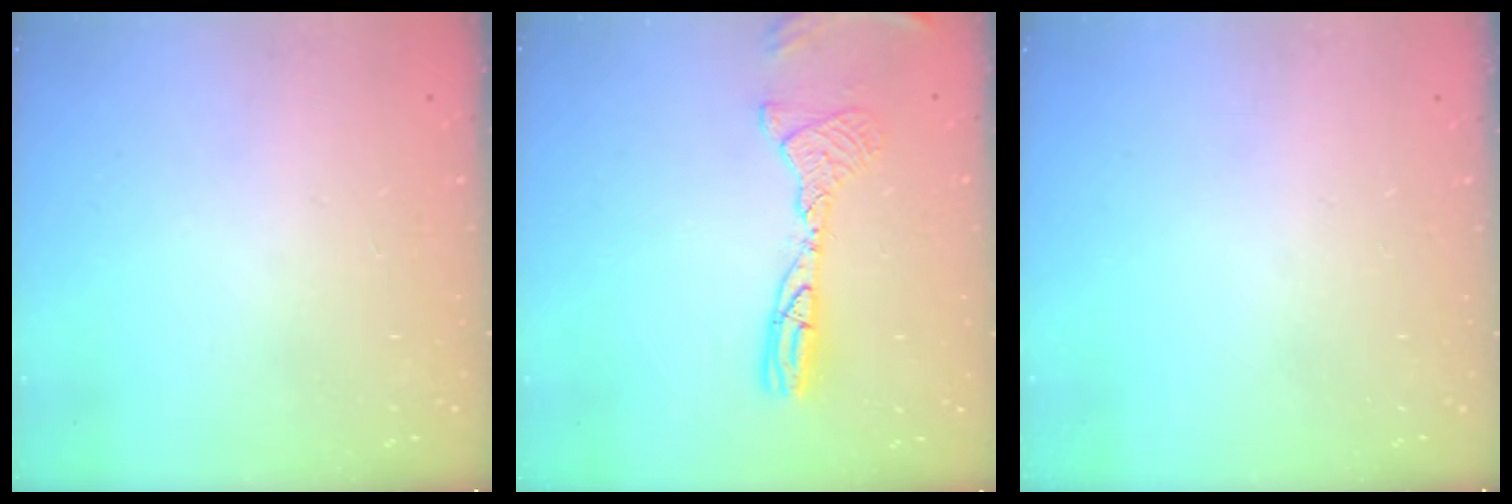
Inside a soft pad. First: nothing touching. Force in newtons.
{"total": 11.9, "press": 11.6, "slide": 2.5}
{"total": 0.0}